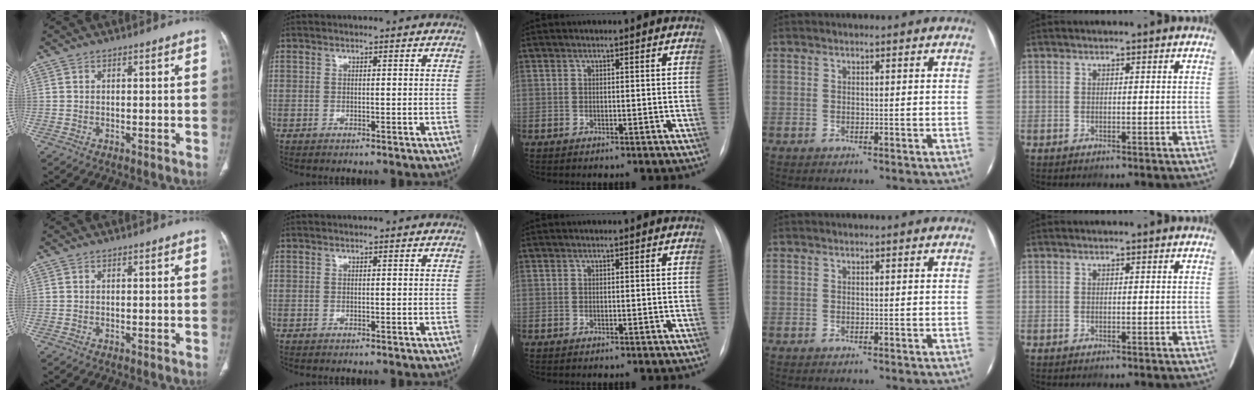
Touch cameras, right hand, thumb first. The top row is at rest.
{}